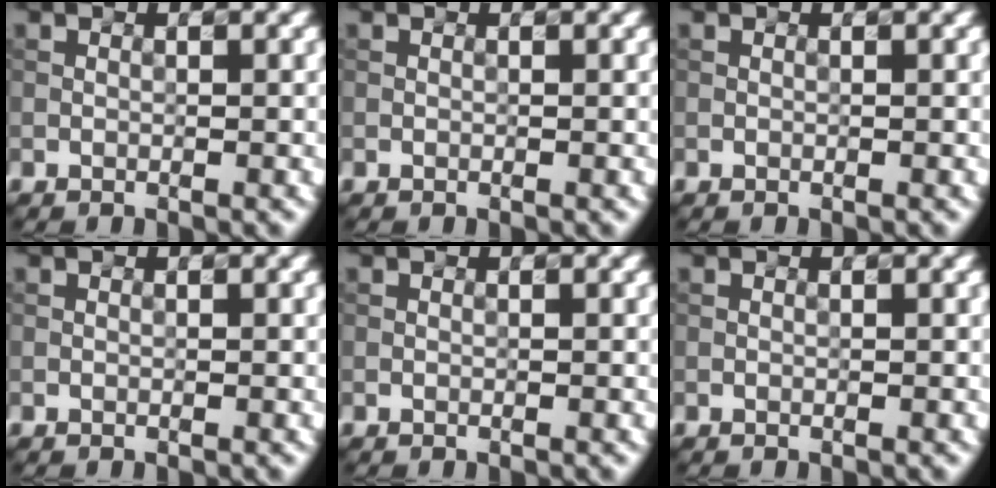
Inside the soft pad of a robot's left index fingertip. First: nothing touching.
{"total": 0.0}
{"total": 0.0}
{"total": 0.0}
{"total": 0.0}
{"total": 0.0}